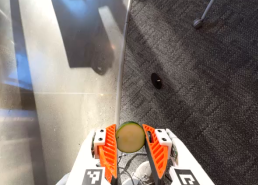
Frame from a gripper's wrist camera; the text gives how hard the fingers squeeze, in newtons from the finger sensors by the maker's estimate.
{"total": 12.7, "left": 12.9, "right": 12.5}